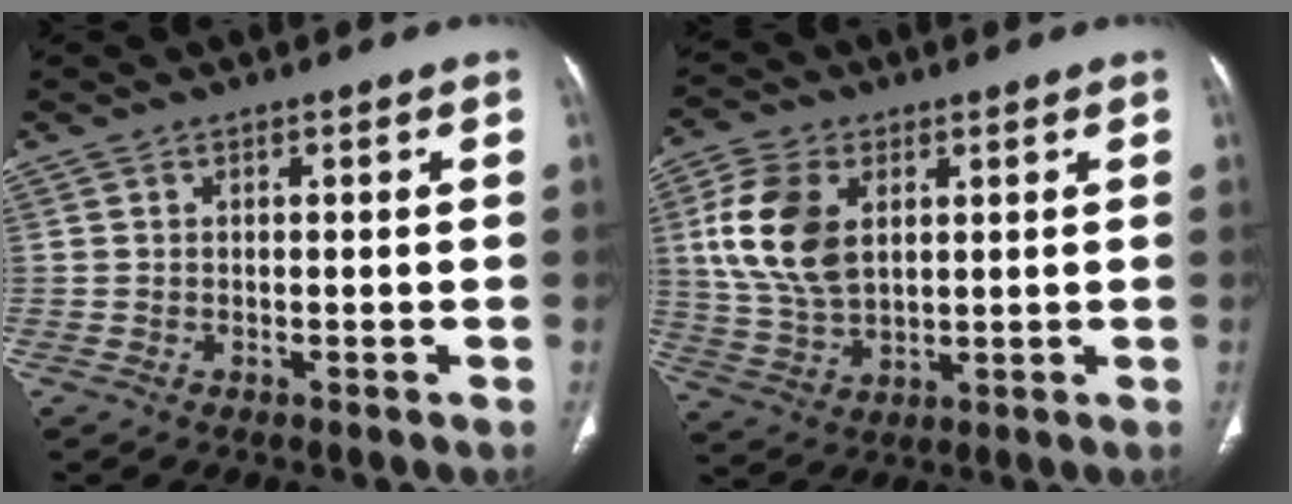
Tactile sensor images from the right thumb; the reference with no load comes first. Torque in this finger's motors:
{"motor_torque": [0.74, 1.45, 1.50, 0.25, 0.18]}